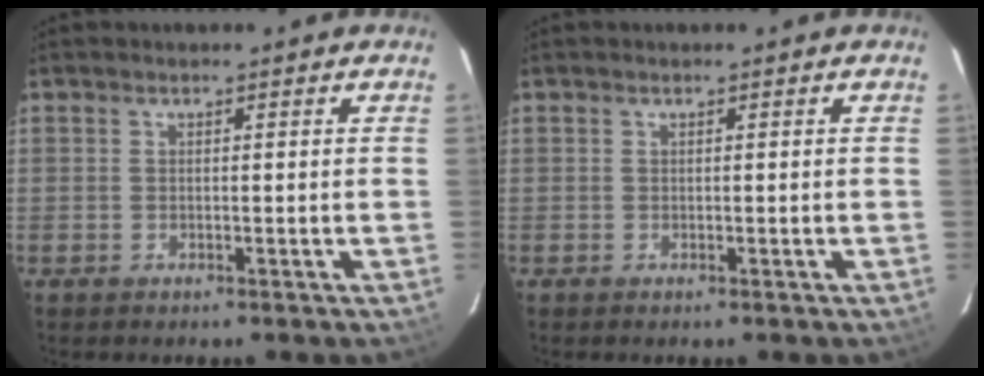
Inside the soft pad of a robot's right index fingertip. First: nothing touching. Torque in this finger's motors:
{"motor_torque": [-0.09, 0.03, -0.08, 0.00]}